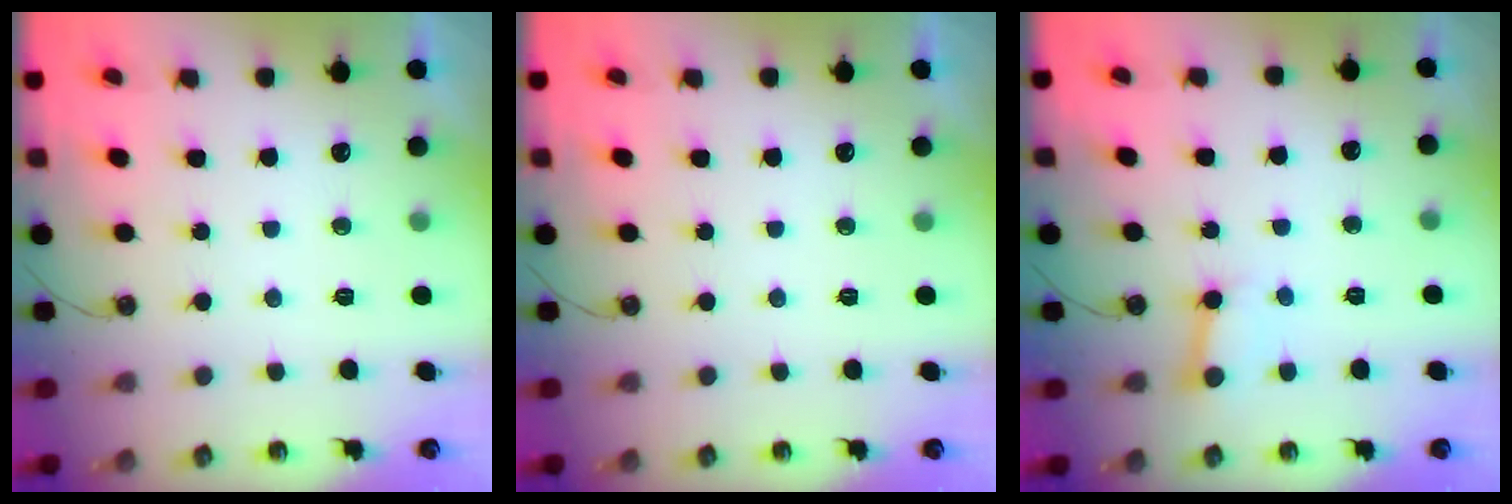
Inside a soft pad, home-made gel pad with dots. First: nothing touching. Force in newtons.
{"total": 0.0}
{"total": 3.8, "press": 3.7, "slide": 0.6}